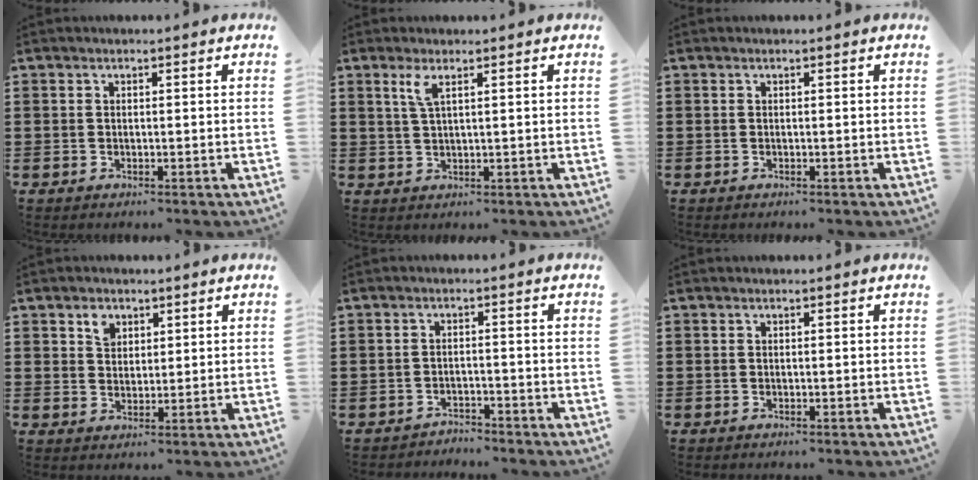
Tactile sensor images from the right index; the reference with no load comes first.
{"total": 2.6, "force": [1.3, 0.4, 2.2], "torque": [-0.047, 0.002, 0.022]}
{"total": 0.0}
{"total": 2.9, "force": [1.9, 2.0, 0.9], "torque": [-0.017, 0.003, 0.033]}
{"total": 2.1, "force": [-2.0, 0.2, -0.2], "torque": [-0.004, 0.002, -0.045]}
{"total": 0.0}